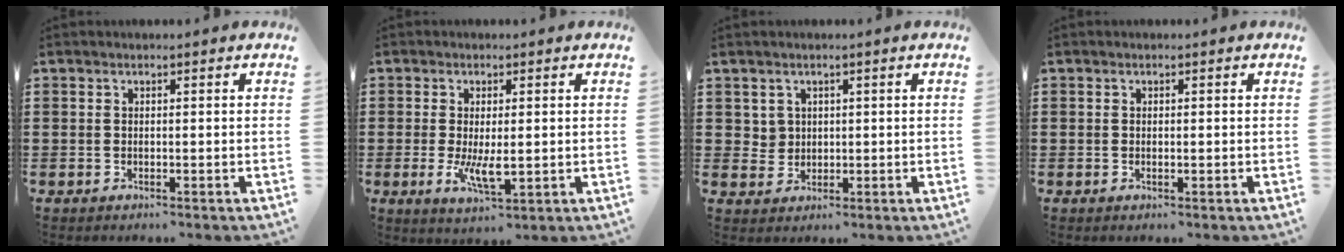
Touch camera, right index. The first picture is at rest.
{"total": 5.3, "force": [-0.6, 2.2, 4.8], "torque": [-0.096, -0.009, -0.014]}
{"total": 2.5, "force": [1.3, 2.1, 0.3], "torque": [-0.015, 0.011, 0.024]}
{"total": 0.0}